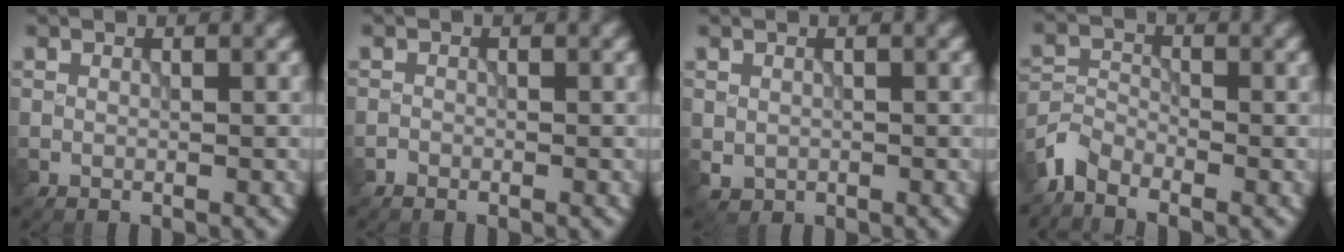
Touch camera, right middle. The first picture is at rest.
{"total": 0.5, "force": [-0.4, 0.3, 0.0], "torque": [0.002, -0.001, -0.010]}
{"total": 0.9, "force": [0.0, 0.9, 0.3], "torque": [-0.004, -0.005, 0.002]}
{"total": 2.7, "force": [-2.3, 1.0, 0.8], "torque": [-0.018, 0.002, -0.060]}